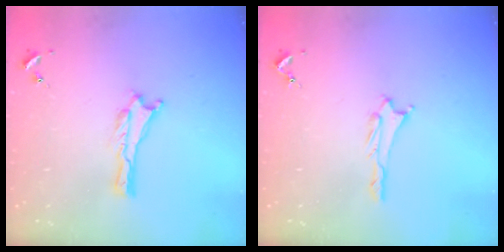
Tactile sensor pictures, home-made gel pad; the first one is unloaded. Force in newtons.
{"total": 1.2, "press": 1.2, "slide": 0.1}